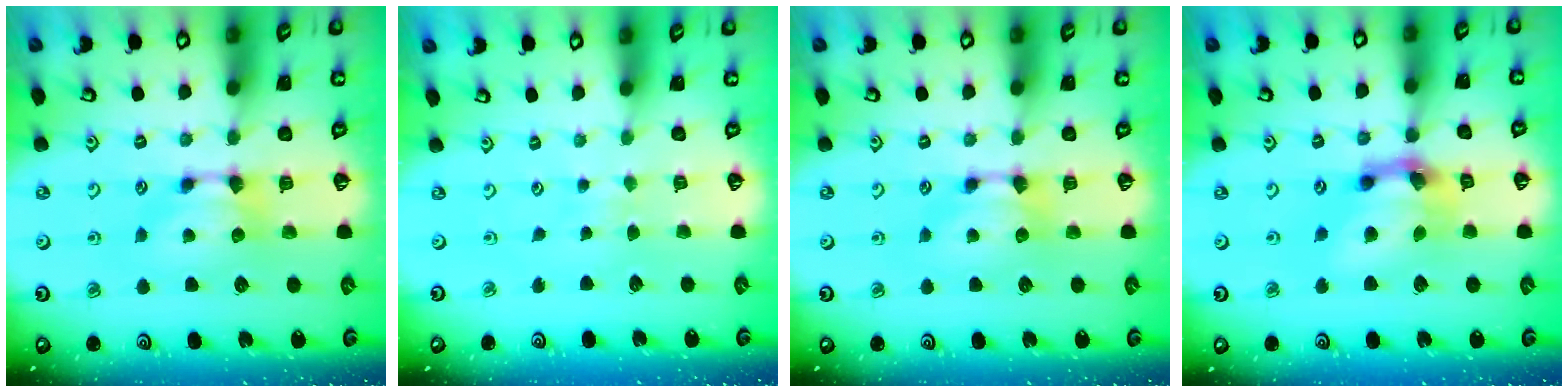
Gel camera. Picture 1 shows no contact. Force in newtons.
{"total": 3.9, "press": 3.9, "slide": 0.1}
{"total": 0.0}
{"total": 6.6, "press": 6.2, "slide": 2.3}